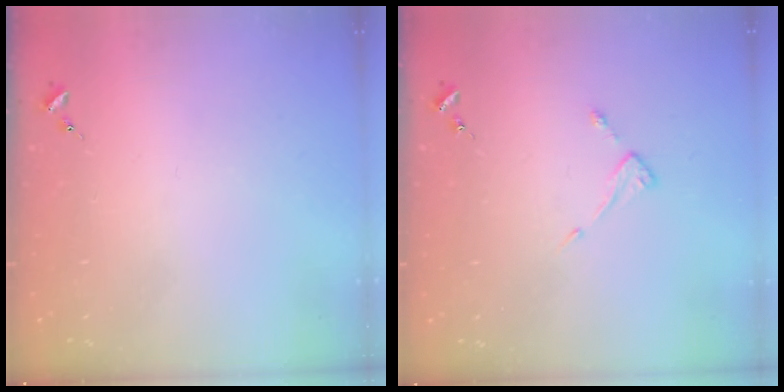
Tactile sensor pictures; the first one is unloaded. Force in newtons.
{"total": 3.6, "press": 3.6, "slide": 0.4}